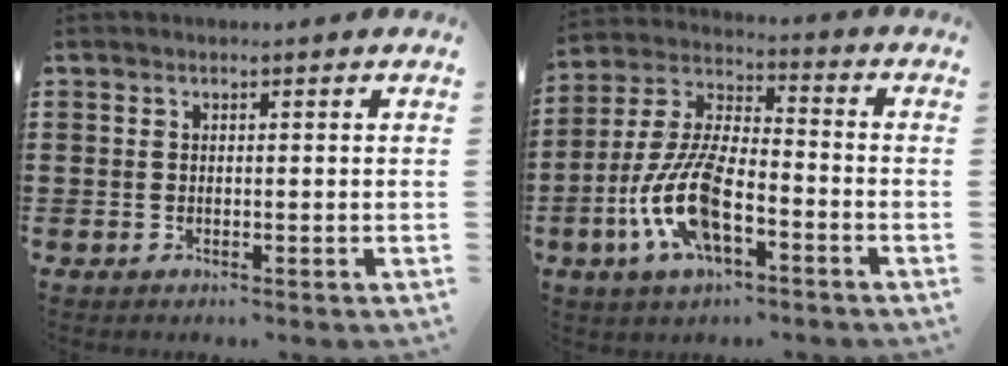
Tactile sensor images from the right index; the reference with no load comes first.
{"total": 11.7, "force": [-4.6, 4.8, 9.7], "torque": [-0.235, -0.010, -0.092]}